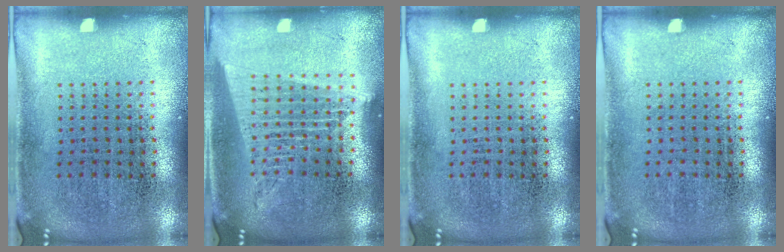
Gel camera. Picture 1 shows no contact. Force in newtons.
{"total": 1.7, "press": 1.6, "slide": 0.7}
{"total": 0.0}
{"total": 0.0}